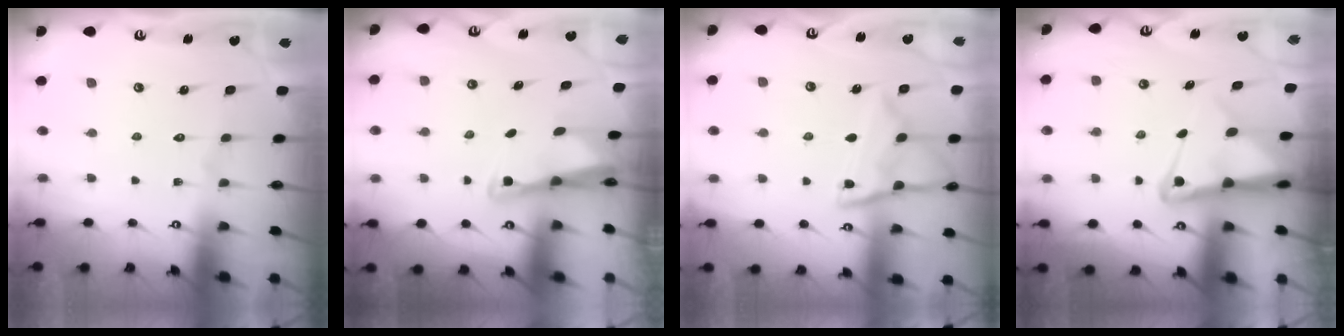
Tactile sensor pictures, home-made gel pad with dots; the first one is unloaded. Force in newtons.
{"total": 2.5, "press": 2.5, "slide": 0.3}
{"total": 12.9, "press": 12.8, "slide": 1.2}
{"total": 7.0, "press": 6.9, "slide": 1.3}